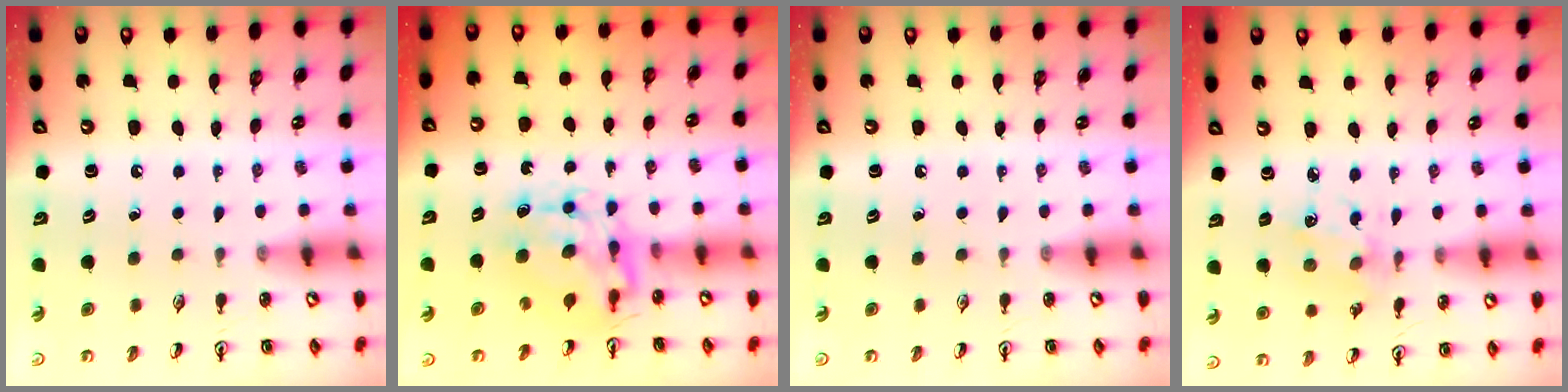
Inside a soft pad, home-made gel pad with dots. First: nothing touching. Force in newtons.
{"total": 9.7, "press": 9.7, "slide": 0.8}
{"total": 0.0}
{"total": 3.9, "press": 3.8, "slide": 1.0}